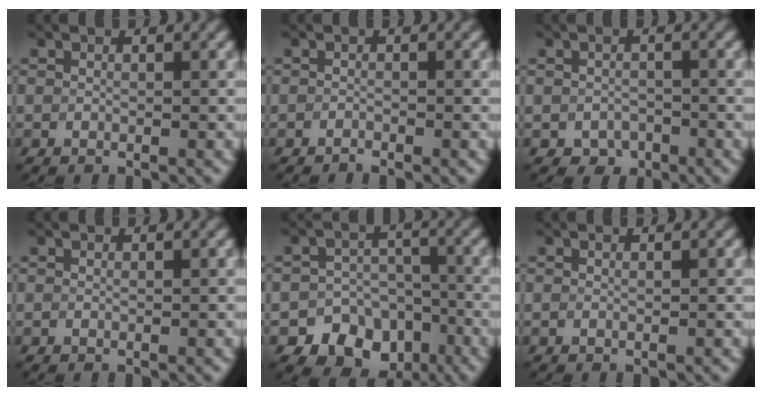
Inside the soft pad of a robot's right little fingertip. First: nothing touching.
{"total": 0.6, "force": [-0.6, 0.1, 0.1], "torque": [-0.001, 0.000, -0.012]}
{"total": 1.8, "force": [-1.0, 1.3, 0.6], "torque": [-0.009, -0.005, -0.020]}
{"total": 0.0}
{"total": 10.4, "force": [-6.1, 8.0, 2.7], "torque": [-0.015, -0.023, -0.109]}
{"total": 0.0}